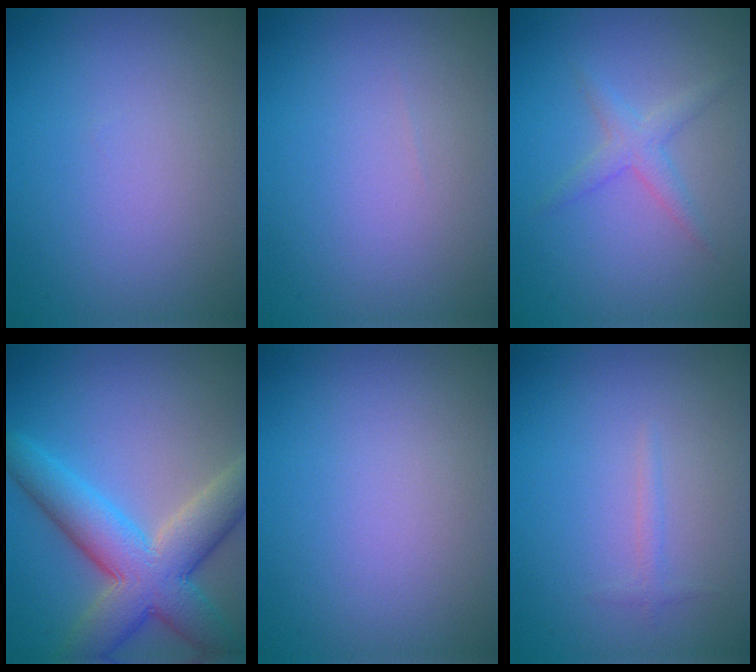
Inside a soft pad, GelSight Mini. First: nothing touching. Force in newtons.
{"total": 0.0}
{"total": 2.0, "press": 2.0, "slide": 0.1}
{"total": 8.7, "press": 8.7, "slide": 0.4}
{"total": 0.0}
{"total": 0.7, "press": 0.7, "slide": 0.0}